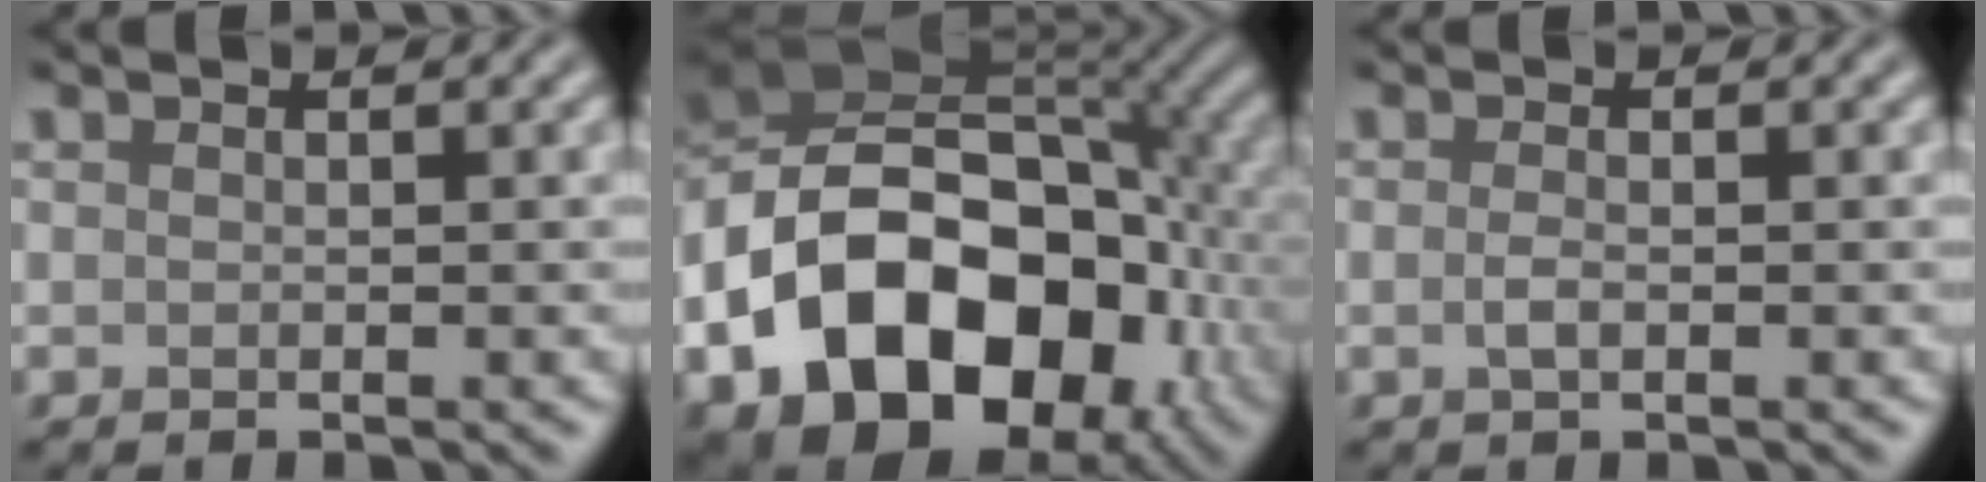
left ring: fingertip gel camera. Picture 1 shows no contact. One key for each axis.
{"total": 17.8, "fx": -5.8, "fy": 12.1, "fz": 11.7, "tx": -0.213, "ty": -0.016, "tz": -0.099}
{"total": 1.1, "fx": -0.2, "fy": 0.4, "fz": 1.0, "tx": -0.022, "ty": -0.003, "tz": -0.006}